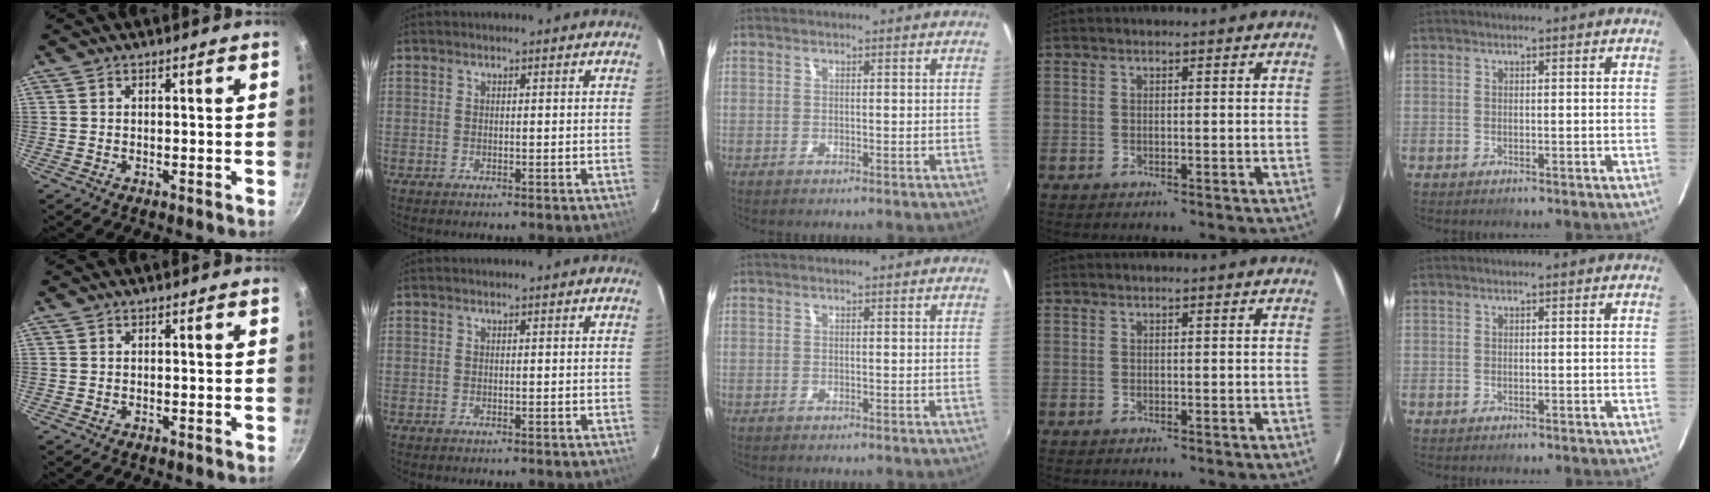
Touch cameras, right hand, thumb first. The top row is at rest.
{}